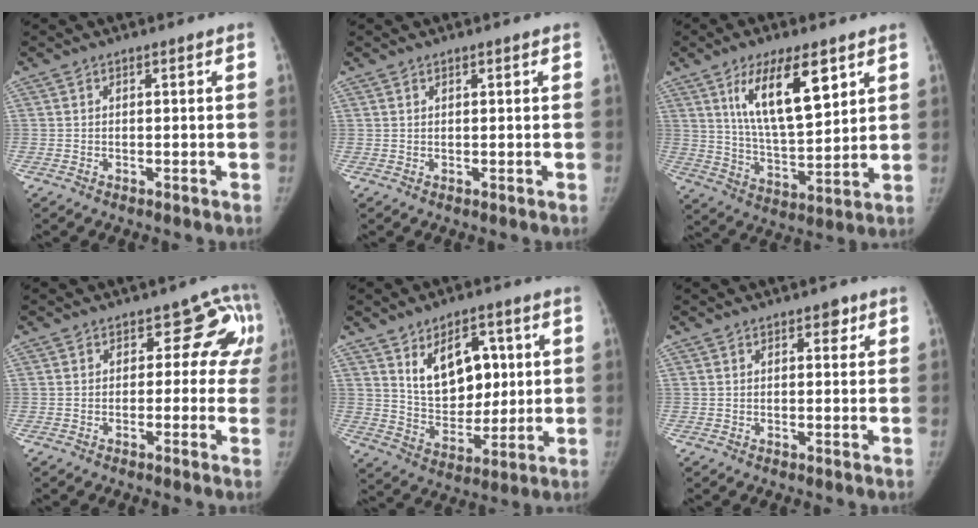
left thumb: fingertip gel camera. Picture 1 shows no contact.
{"total": 0.0}
{"total": 15.4, "force": [7.2, 5.7, 12.4], "torque": [-0.185, -0.039, 0.135]}
{"total": 7.0, "force": [1.1, 5.5, 4.2], "torque": [0.014, 0.010, -0.005]}
{"total": 13.7, "force": [4.6, 8.9, 9.4], "torque": [-0.100, -0.024, 0.089]}
{"total": 1.9, "force": [1.0, 1.1, 1.1], "torque": [0.003, -0.003, 0.010]}